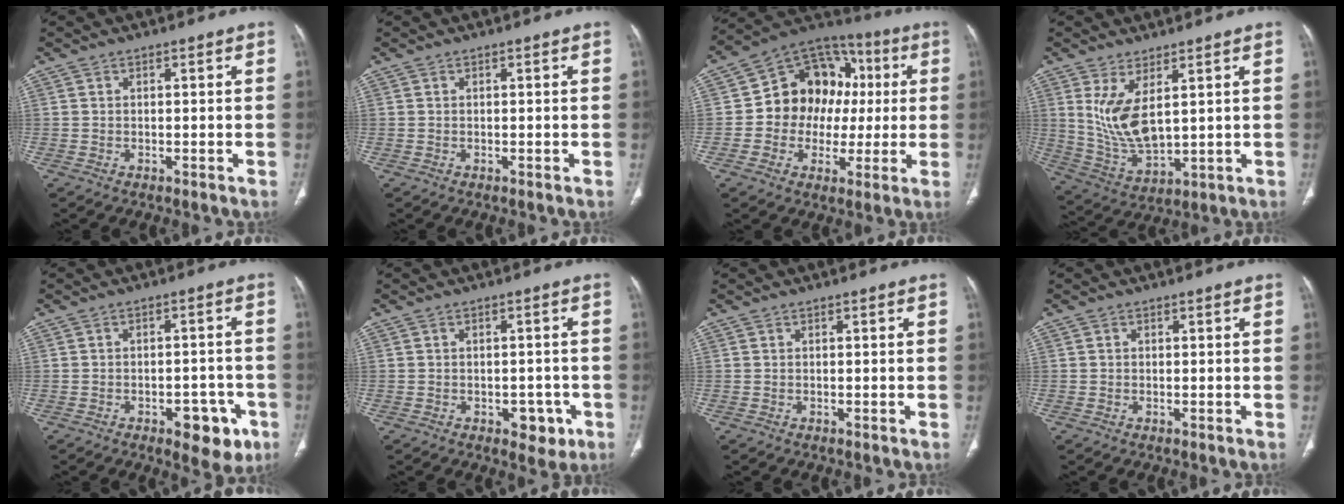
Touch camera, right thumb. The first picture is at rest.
{"total": 0.0}
{"total": 17.1, "force": [1.1, 14.0, 9.8], "torque": [-0.093, 0.037, 0.015]}
{"total": 10.2, "force": [3.1, 4.3, 8.6], "torque": [-0.170, -0.030, 0.081]}
{"total": 8.4, "force": [-4.0, 4.5, 5.9], "torque": [-0.042, 0.023, -0.044]}
{"total": 4.7, "force": [-2.0, 3.1, 2.9], "torque": [-0.012, 0.009, -0.021]}
{"total": 0.0}
{"total": 0.0}